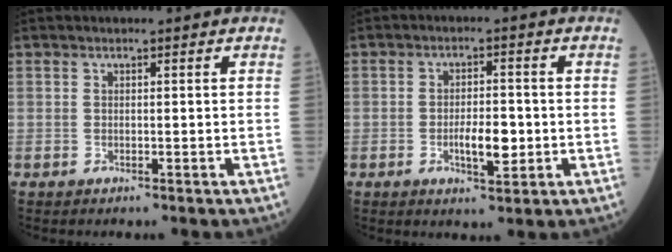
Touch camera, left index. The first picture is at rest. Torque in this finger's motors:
{"motor_torque": [0.19, -0.01, 0.16, 0.07]}